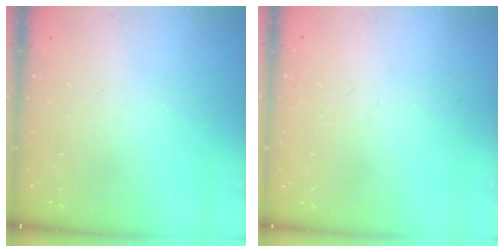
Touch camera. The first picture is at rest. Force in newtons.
{"total": 1.5, "press": 1.5, "slide": 0.1}